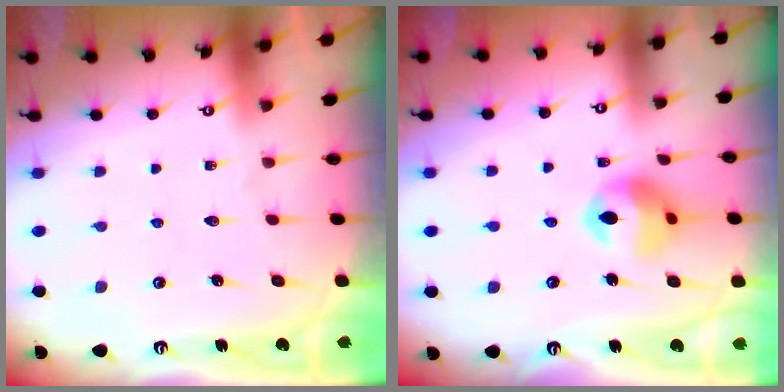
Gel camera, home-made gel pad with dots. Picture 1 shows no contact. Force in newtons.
{"total": 11.9, "press": 11.8, "slide": 1.4}